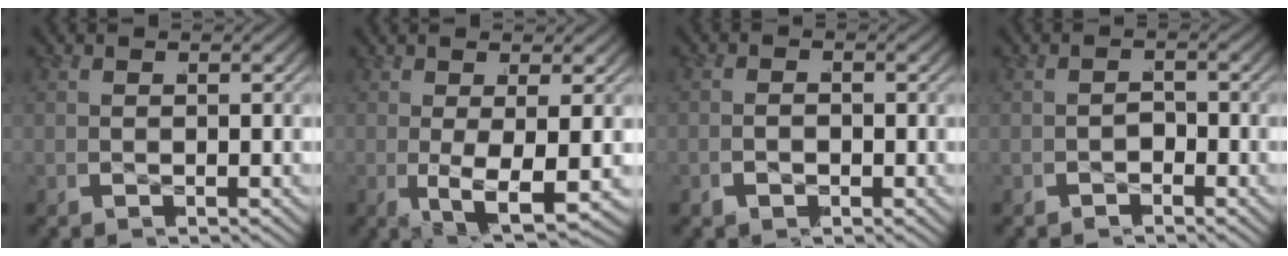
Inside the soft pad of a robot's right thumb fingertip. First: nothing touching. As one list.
[{"total": 5.2, "force": [-1.3, 1.9, 4.6], "torque": [-0.105, -0.026, -0.010]}, {"total": 0.7, "force": [-0.6, 0.4, 0.3], "torque": [-0.006, 0.002, -0.013]}, {"total": 1.2, "force": [-1.1, 0.5, 0.0], "torque": [-0.004, -0.004, -0.016]}]